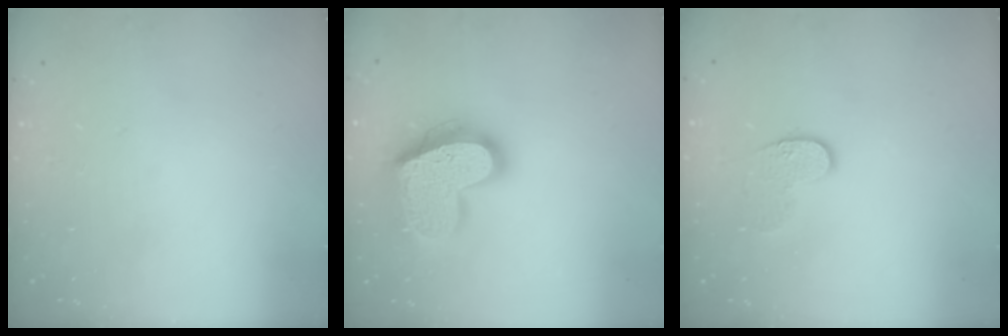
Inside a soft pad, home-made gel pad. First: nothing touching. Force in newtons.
{"total": 20.4, "press": 20.3, "slide": 1.7}
{"total": 6.2, "press": 6.2, "slide": 0.3}